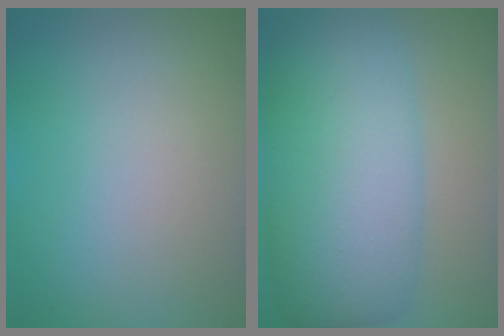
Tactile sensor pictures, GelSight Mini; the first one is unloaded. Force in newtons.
{"total": 10.2, "press": 10.2, "slide": 0.3}